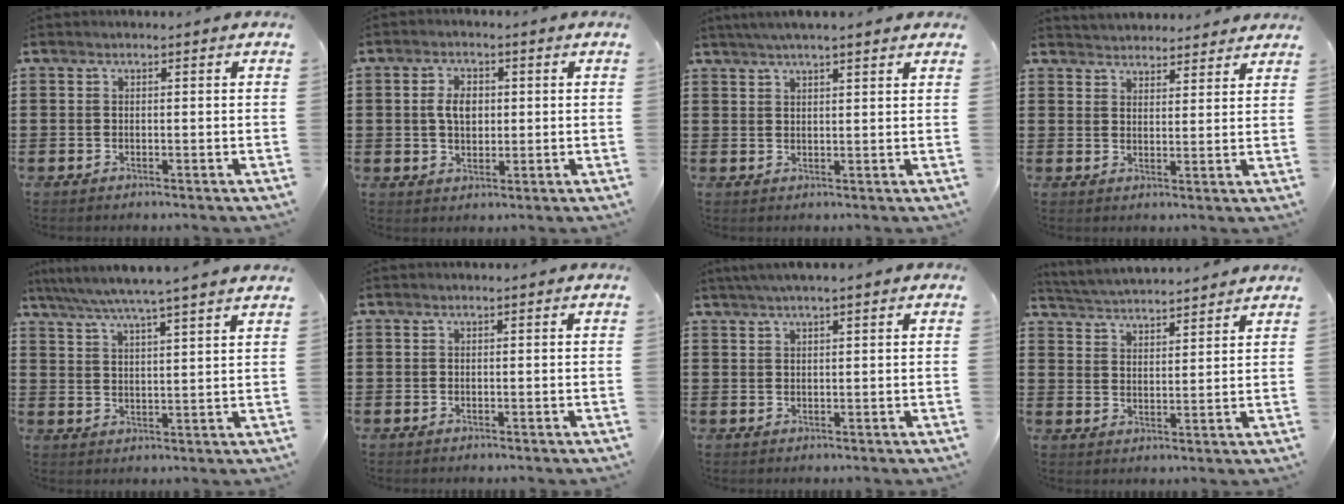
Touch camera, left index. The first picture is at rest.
{"total": 4.3, "force": [0.5, 2.7, 3.3], "torque": [-0.062, 0.009, 0.005]}
{"total": 3.2, "force": [2.8, 0.0, 1.6], "torque": [-0.038, 0.003, 0.050]}
{"total": 3.2, "force": [3.2, 0.3, -0.4], "torque": [-0.002, -0.010, 0.061]}
{"total": 5.2, "force": [4.5, -0.8, 2.3], "torque": [-0.061, -0.026, 0.076]}
{"total": 0.0}
{"total": 2.1, "force": [1.6, 0.0, 1.4], "torque": [-0.028, 0.004, 0.030]}
{"total": 3.9, "force": [3.9, -0.1, 0.1], "torque": [-0.020, -0.022, 0.067]}